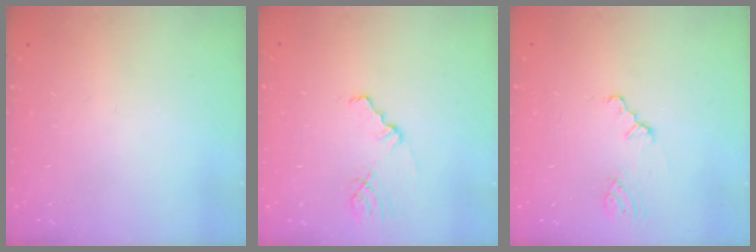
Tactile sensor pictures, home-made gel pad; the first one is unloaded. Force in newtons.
{"total": 1.8, "press": 1.8, "slide": 0.3}
{"total": 1.0, "press": 1.0, "slide": 0.2}